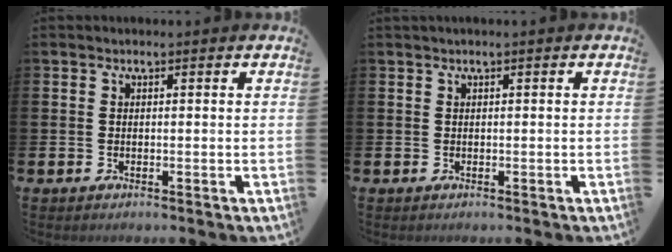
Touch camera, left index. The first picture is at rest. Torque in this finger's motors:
{"motor_torque": [0.09, -0.39, 0.47, 0.15]}